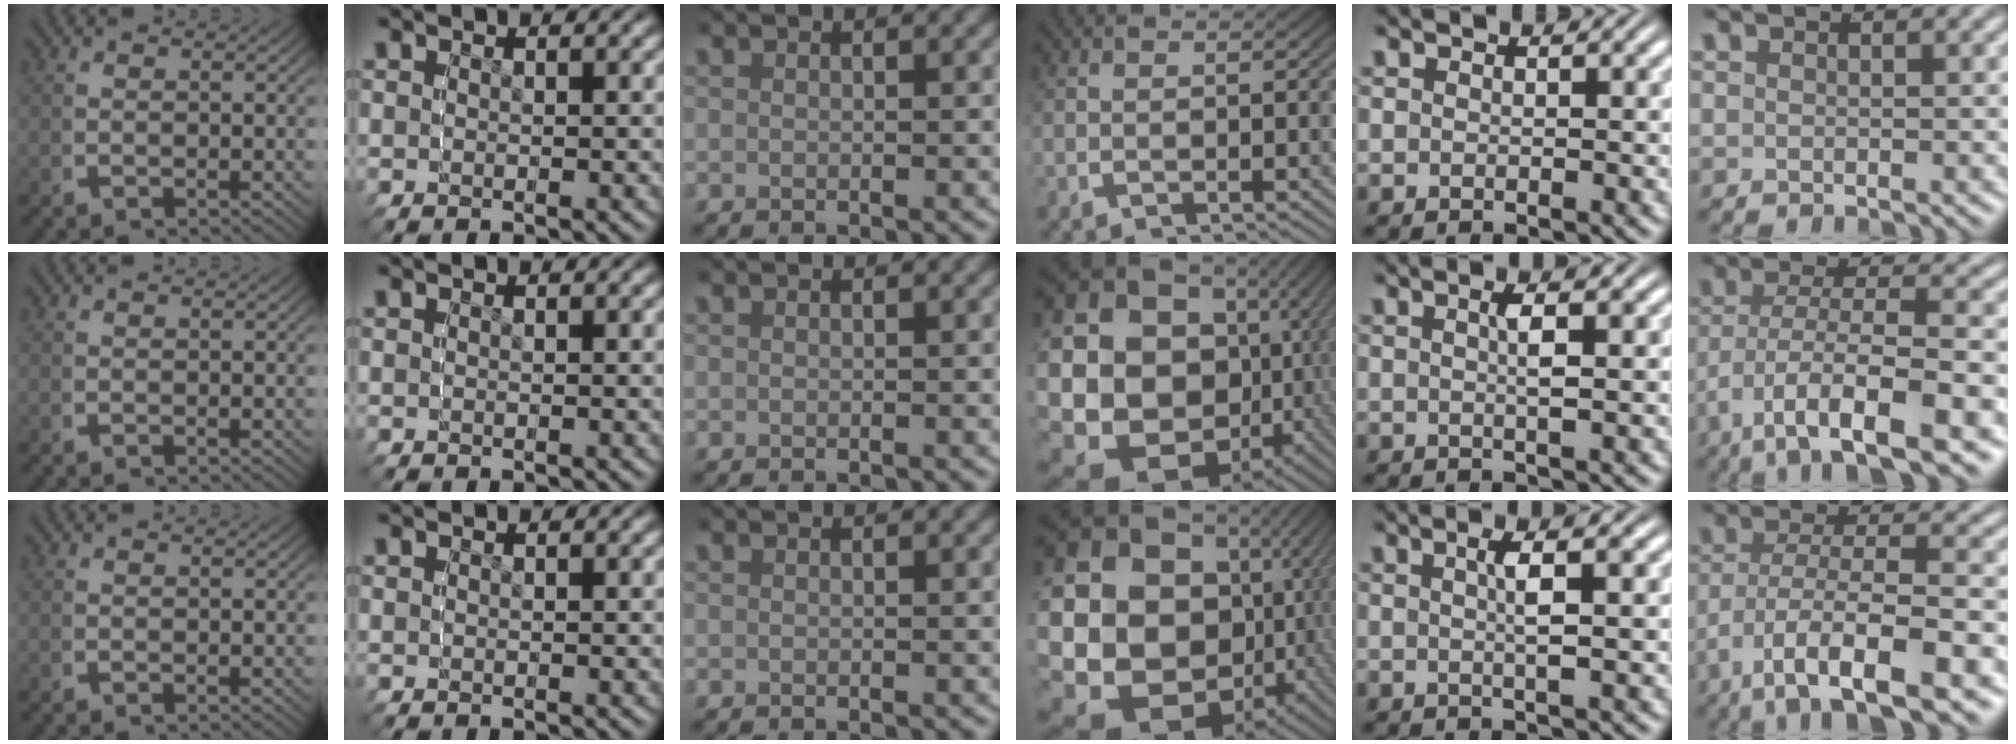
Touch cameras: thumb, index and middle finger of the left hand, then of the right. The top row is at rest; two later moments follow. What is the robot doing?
{"motion": "grasp_and_lifting", "object": "sponge"}